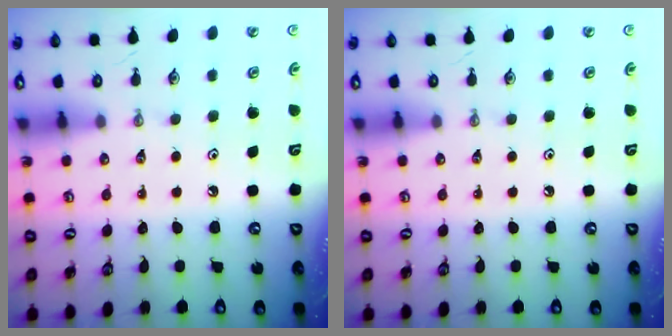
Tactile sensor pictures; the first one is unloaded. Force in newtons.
{"total": 0.0}